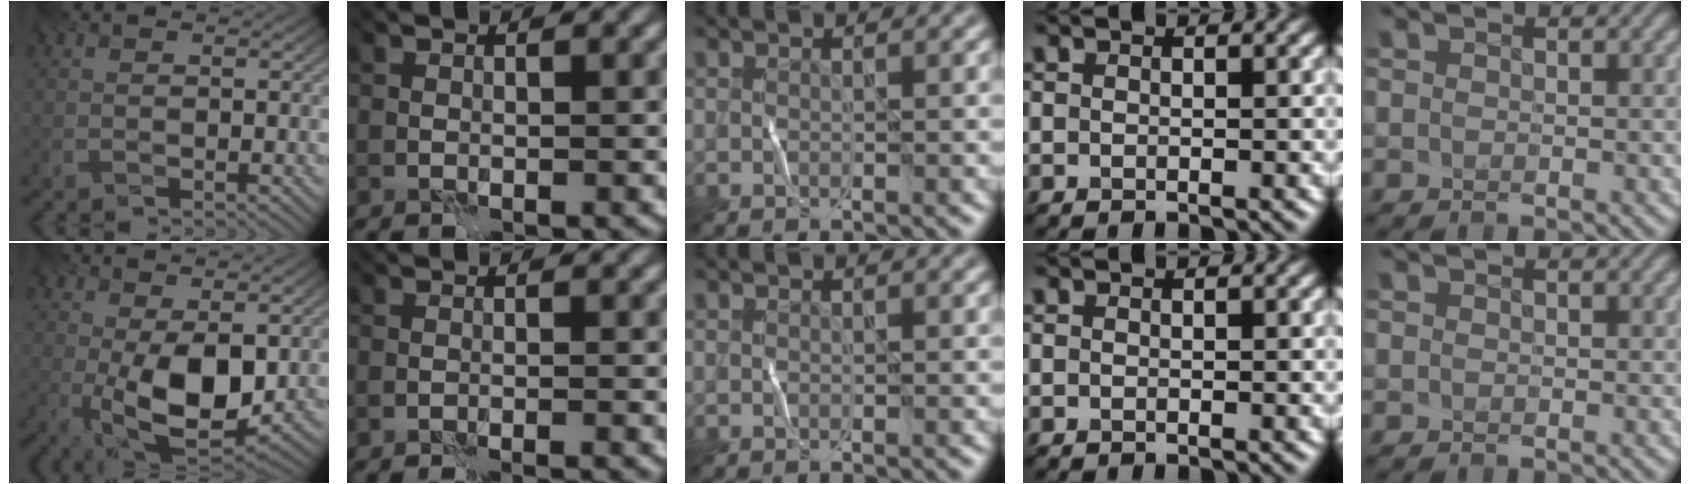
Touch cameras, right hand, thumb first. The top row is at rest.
{"thumb": {"total": 11.2, "force": [-1.2, 5.4, 9.7], "torque": [-0.185, -0.012, -0.016]}, "index": {"total": 1.4, "force": [-1.3, 0.1, 0.5], "torque": [0.005, 0.002, -0.016]}}